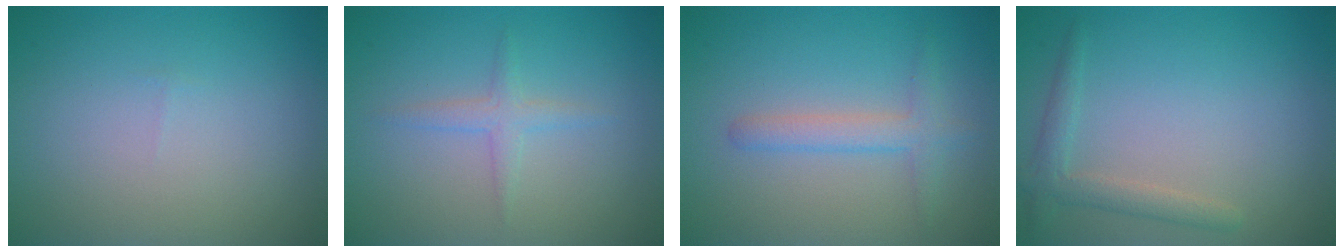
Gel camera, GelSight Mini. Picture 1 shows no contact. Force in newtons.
{"total": 1.5, "press": 1.5, "slide": 0.0}
{"total": 2.3, "press": 2.3, "slide": 0.2}
{"total": 2.0, "press": 2.0, "slide": 0.3}